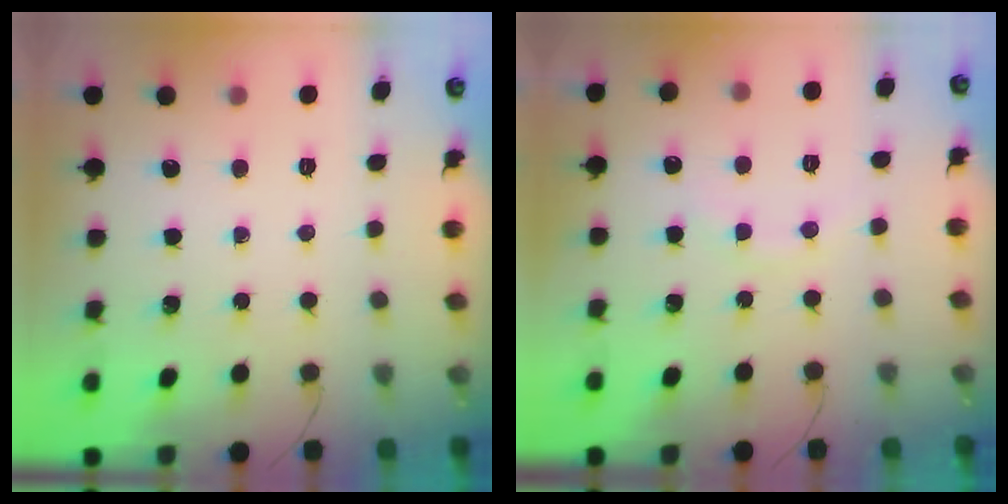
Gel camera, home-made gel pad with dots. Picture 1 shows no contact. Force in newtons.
{"total": 6.6, "press": 6.5, "slide": 1.2}